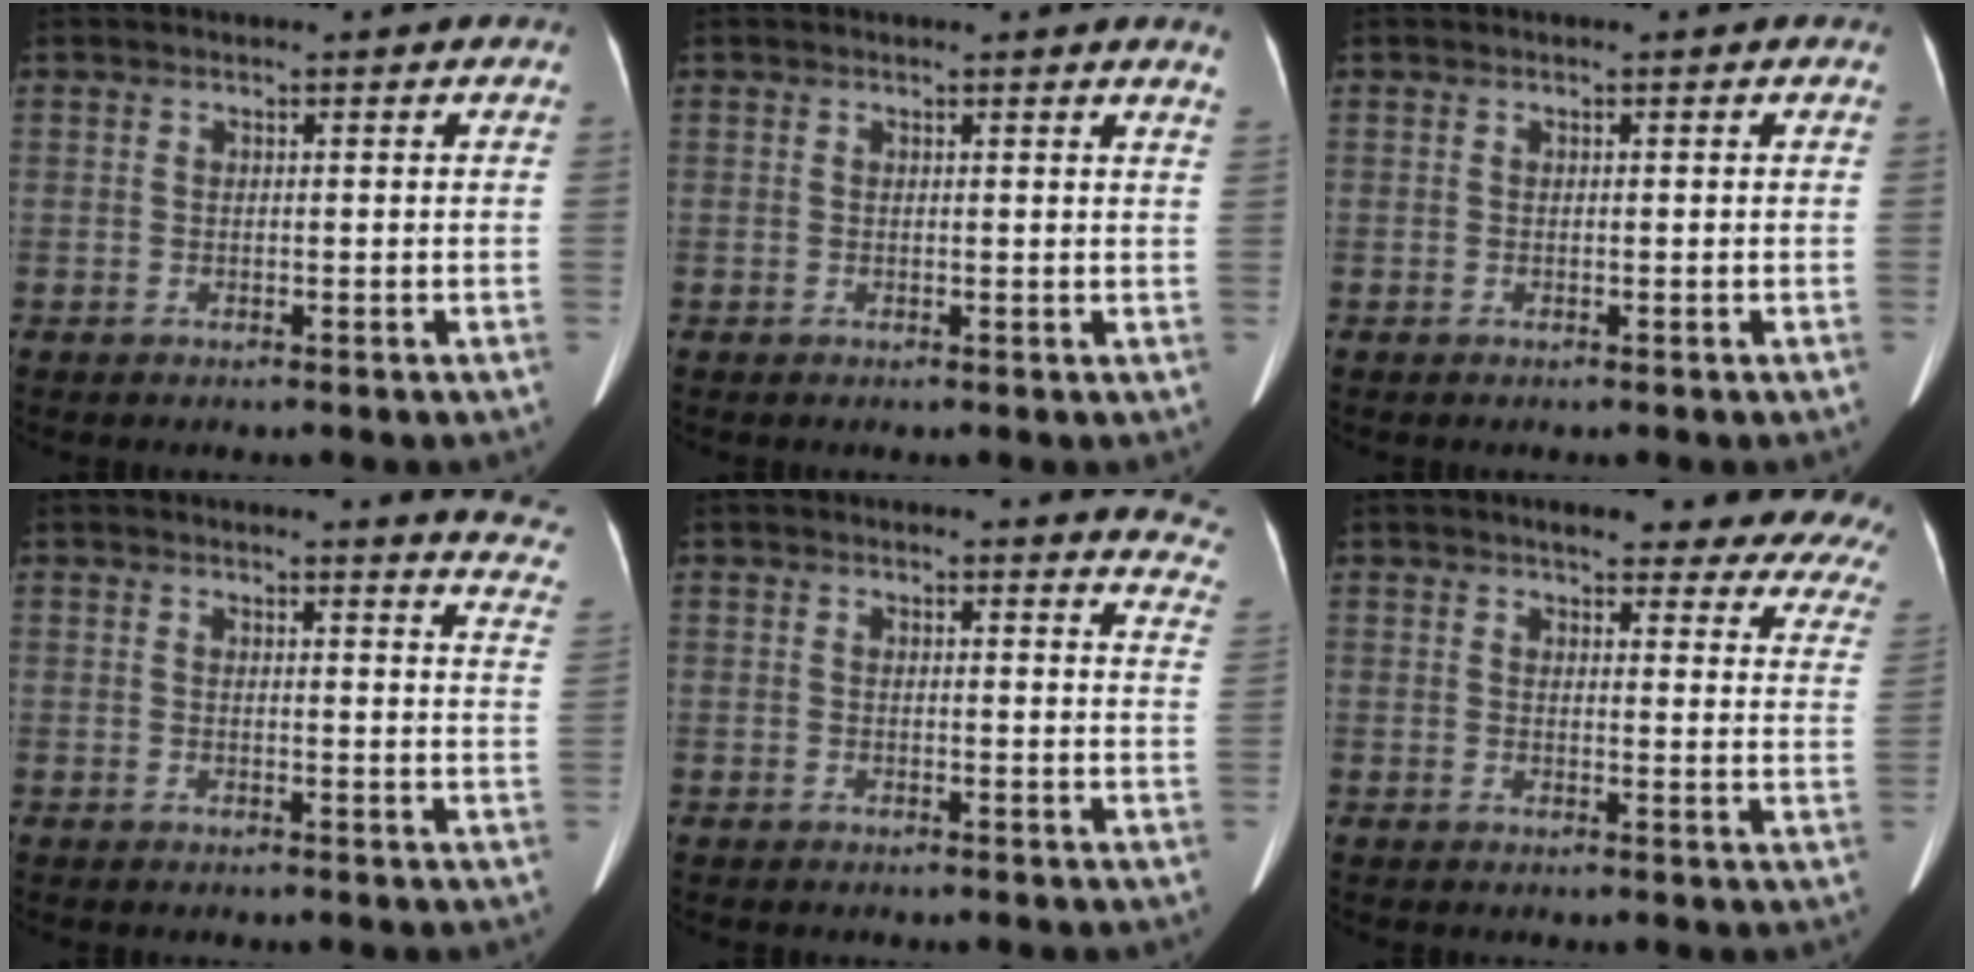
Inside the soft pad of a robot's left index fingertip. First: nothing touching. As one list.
[{"total": 2.5, "force": [2.3, -0.2, 0.9], "torque": [-0.014, -0.011, 0.008]}, {"total": 0.0}, {"total": 9.1, "force": [8.9, 0.1, 2.2], "torque": [-0.002, -0.081, 0.061]}, {"total": 8.1, "force": [8.0, 0.9, 1.0], "torque": [0.023, -0.065, 0.045]}, {"total": 19.9, "force": [17.8, 4.2, 8.0], "torque": [-0.068, -0.046, 0.175]}]